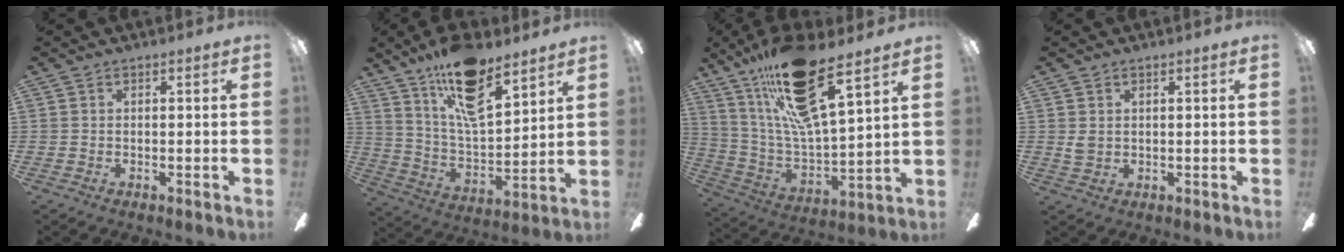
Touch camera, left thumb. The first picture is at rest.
{"total": 18.2, "force": [12.9, 6.7, 11.0], "torque": [-0.196, -0.066, 0.222]}
{"total": 21.7, "force": [14.4, 5.4, 15.3], "torque": [-0.302, -0.071, 0.238]}
{"total": 2.1, "force": [0.8, 1.5, 1.3], "torque": [-0.028, 0.004, 0.015]}